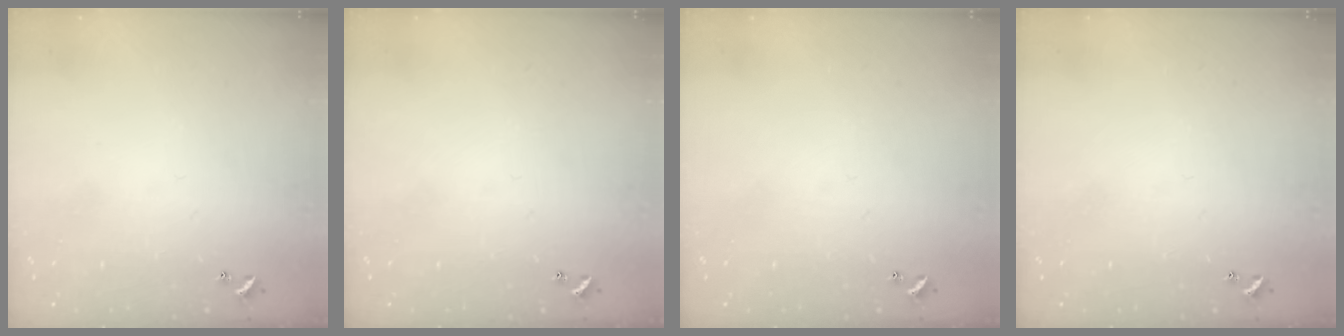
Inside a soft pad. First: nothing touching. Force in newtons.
{"total": 0.0}
{"total": 0.0}
{"total": 0.0}